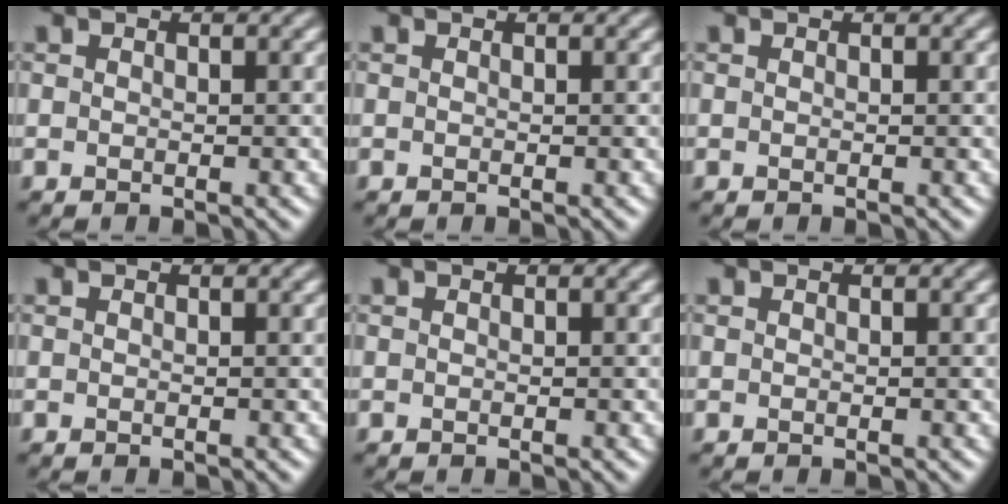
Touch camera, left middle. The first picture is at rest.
{"total": 0.0}
{"total": 0.0}
{"total": 0.0}
{"total": 0.0}
{"total": 0.0}